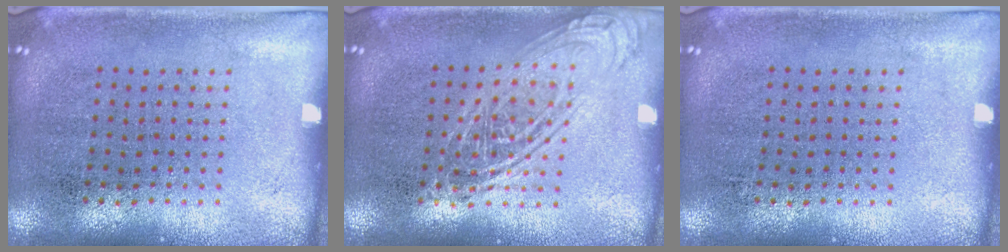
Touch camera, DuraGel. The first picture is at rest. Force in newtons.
{"total": 2.6, "press": 2.6, "slide": 0.4}
{"total": 0.0}